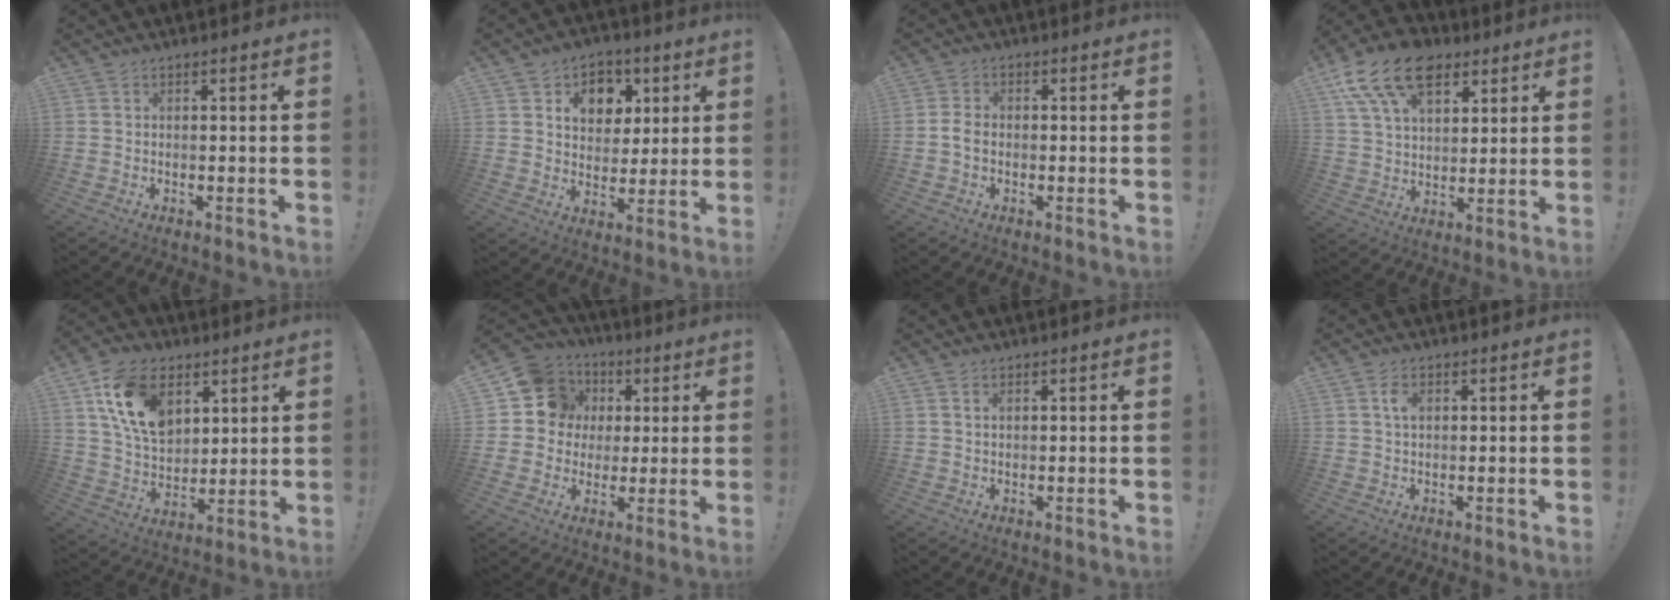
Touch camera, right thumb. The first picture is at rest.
{"total": 10.0, "force": [4.5, 8.2, 3.6], "torque": [-0.043, -0.026, 0.087]}
{"total": 3.3, "force": [-0.9, 2.3, 2.2], "torque": [-0.041, 0.009, -0.016]}
{"total": 17.7, "force": [9.2, 11.2, 10.2], "torque": [-0.176, -0.044, 0.166]}
{"total": 17.5, "force": [7.4, 11.8, 10.6], "torque": [-0.181, -0.022, 0.144]}
{"total": 12.3, "force": [3.4, 11.3, 3.6], "torque": [-0.049, -0.008, 0.077]}
{"total": 1.0, "force": [0.4, 0.5, 0.7], "torque": [-0.009, -0.001, 0.007]}
{"total": 3.0, "force": [0.7, 1.8, 2.3], "torque": [-0.034, -0.001, 0.009]}